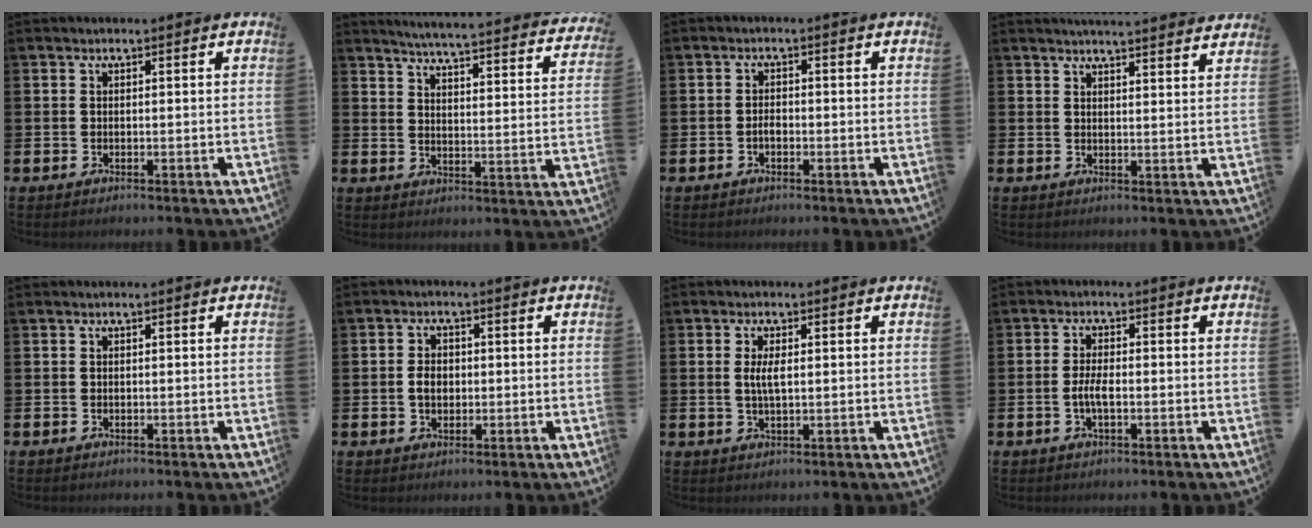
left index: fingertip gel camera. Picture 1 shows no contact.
{"total": 4.8, "force": [4.6, -0.2, 1.3], "torque": [-0.038, -0.049, 0.074]}
{"total": 1.4, "force": [-0.5, 0.8, 1.0], "torque": [-0.014, -0.001, -0.012]}
{"total": 3.9, "force": [3.9, -0.4, 0.1], "torque": [0.002, -0.026, 0.069]}
{"total": 0.0}
{"total": 2.7, "force": [0.0, 2.1, 1.7], "torque": [-0.015, 0.000, -0.008]}
{"total": 2.9, "force": [0.6, 1.0, 2.6], "torque": [-0.048, 0.003, 0.007]}
{"total": 2.6, "force": [-0.6, 0.9, 2.4], "torque": [-0.046, -0.003, -0.015]}